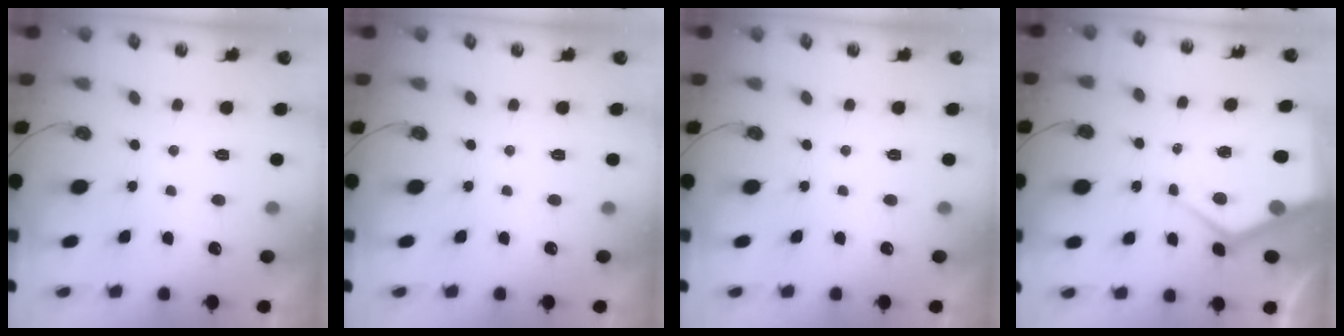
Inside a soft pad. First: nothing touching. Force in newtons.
{"total": 0.0}
{"total": 0.0}
{"total": 12.1, "press": 12.0, "slide": 1.4}